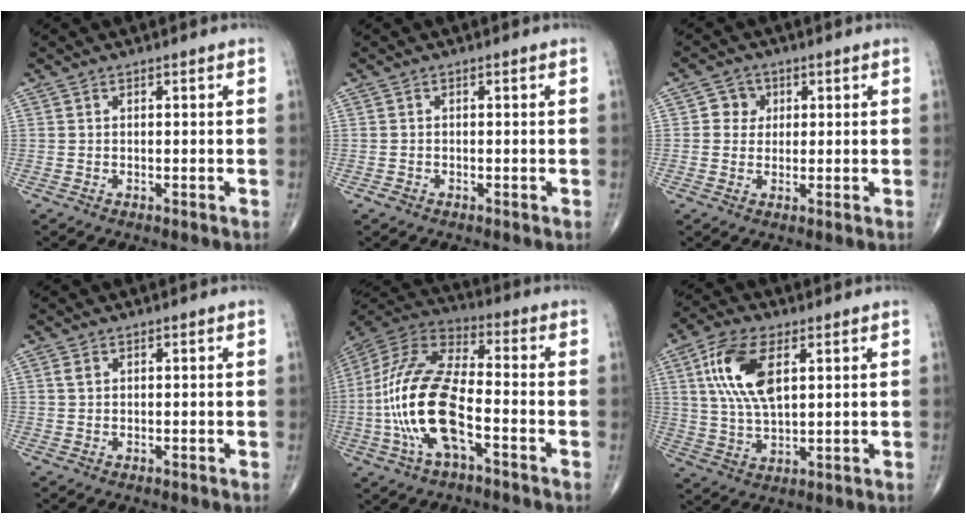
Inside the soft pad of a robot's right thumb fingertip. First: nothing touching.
{"total": 0.6, "force": [-0.4, 0.5, 0.1], "torque": [0.002, 0.002, -0.009]}
{"total": 3.6, "force": [0.8, 3.4, 0.9], "torque": [0.011, 0.004, 0.005]}
{"total": 1.2, "force": [0.5, 0.8, 0.7], "torque": [-0.015, 0.003, 0.011]}
{"total": 18.8, "force": [-4.7, 7.7, 16.5], "torque": [-0.351, 0.035, -0.088]}
{"total": 12.8, "force": [4.1, 6.1, 10.5], "torque": [-0.210, -0.004, 0.080]}